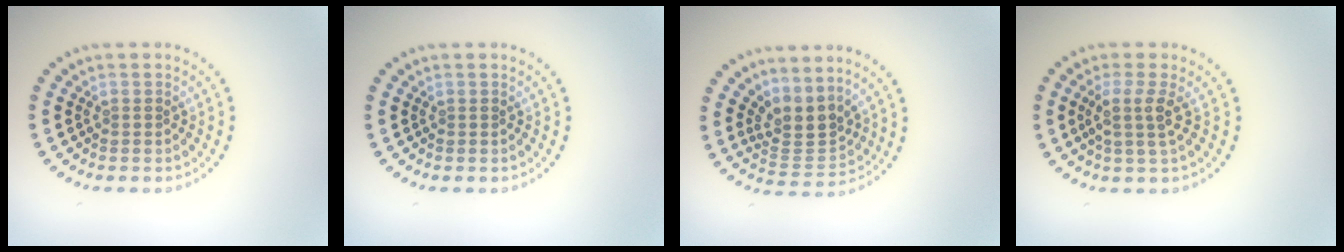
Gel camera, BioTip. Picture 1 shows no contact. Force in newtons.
{"total": 0.0}
{"total": 3.2, "press": 2.4, "slide": 2.1}
{"total": 2.4, "press": 1.8, "slide": 1.5}